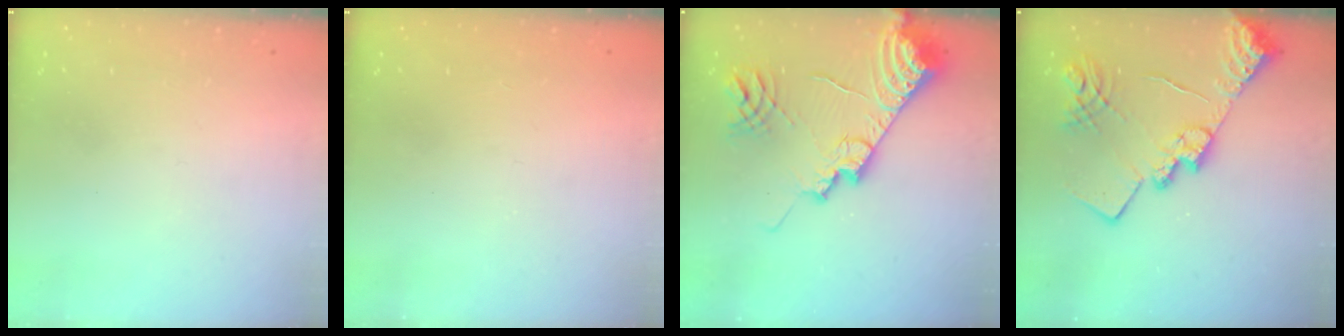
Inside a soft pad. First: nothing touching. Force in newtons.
{"total": 1.3, "press": 1.1, "slide": 0.7}
{"total": 18.3, "press": 18.1, "slide": 2.2}
{"total": 17.2, "press": 17.1, "slide": 1.7}